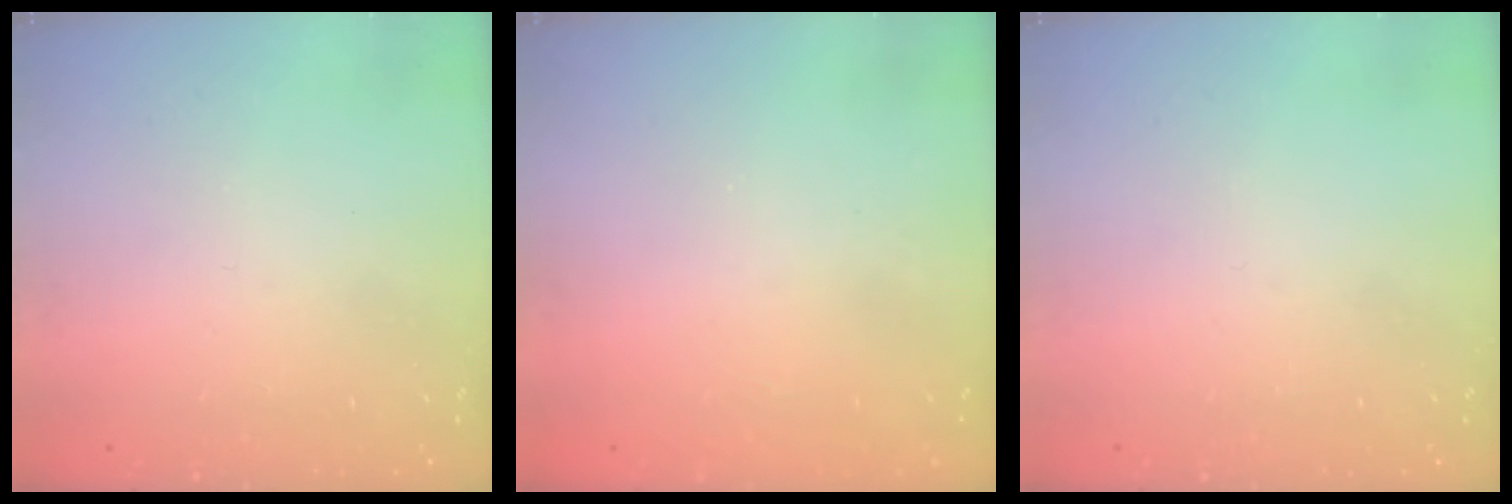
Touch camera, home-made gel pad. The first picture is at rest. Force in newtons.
{"total": 1.2, "press": 1.2, "slide": 0.1}
{"total": 0.0}